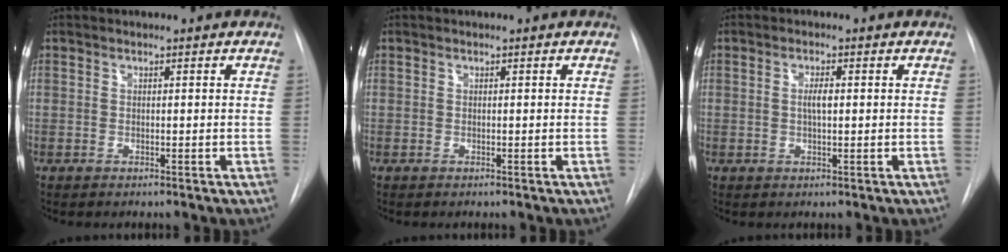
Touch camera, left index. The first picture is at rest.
{"total": 0.0}
{"total": 2.1, "force": [0.2, 0.5, 2.0], "torque": [-0.039, 0.002, 0.004]}